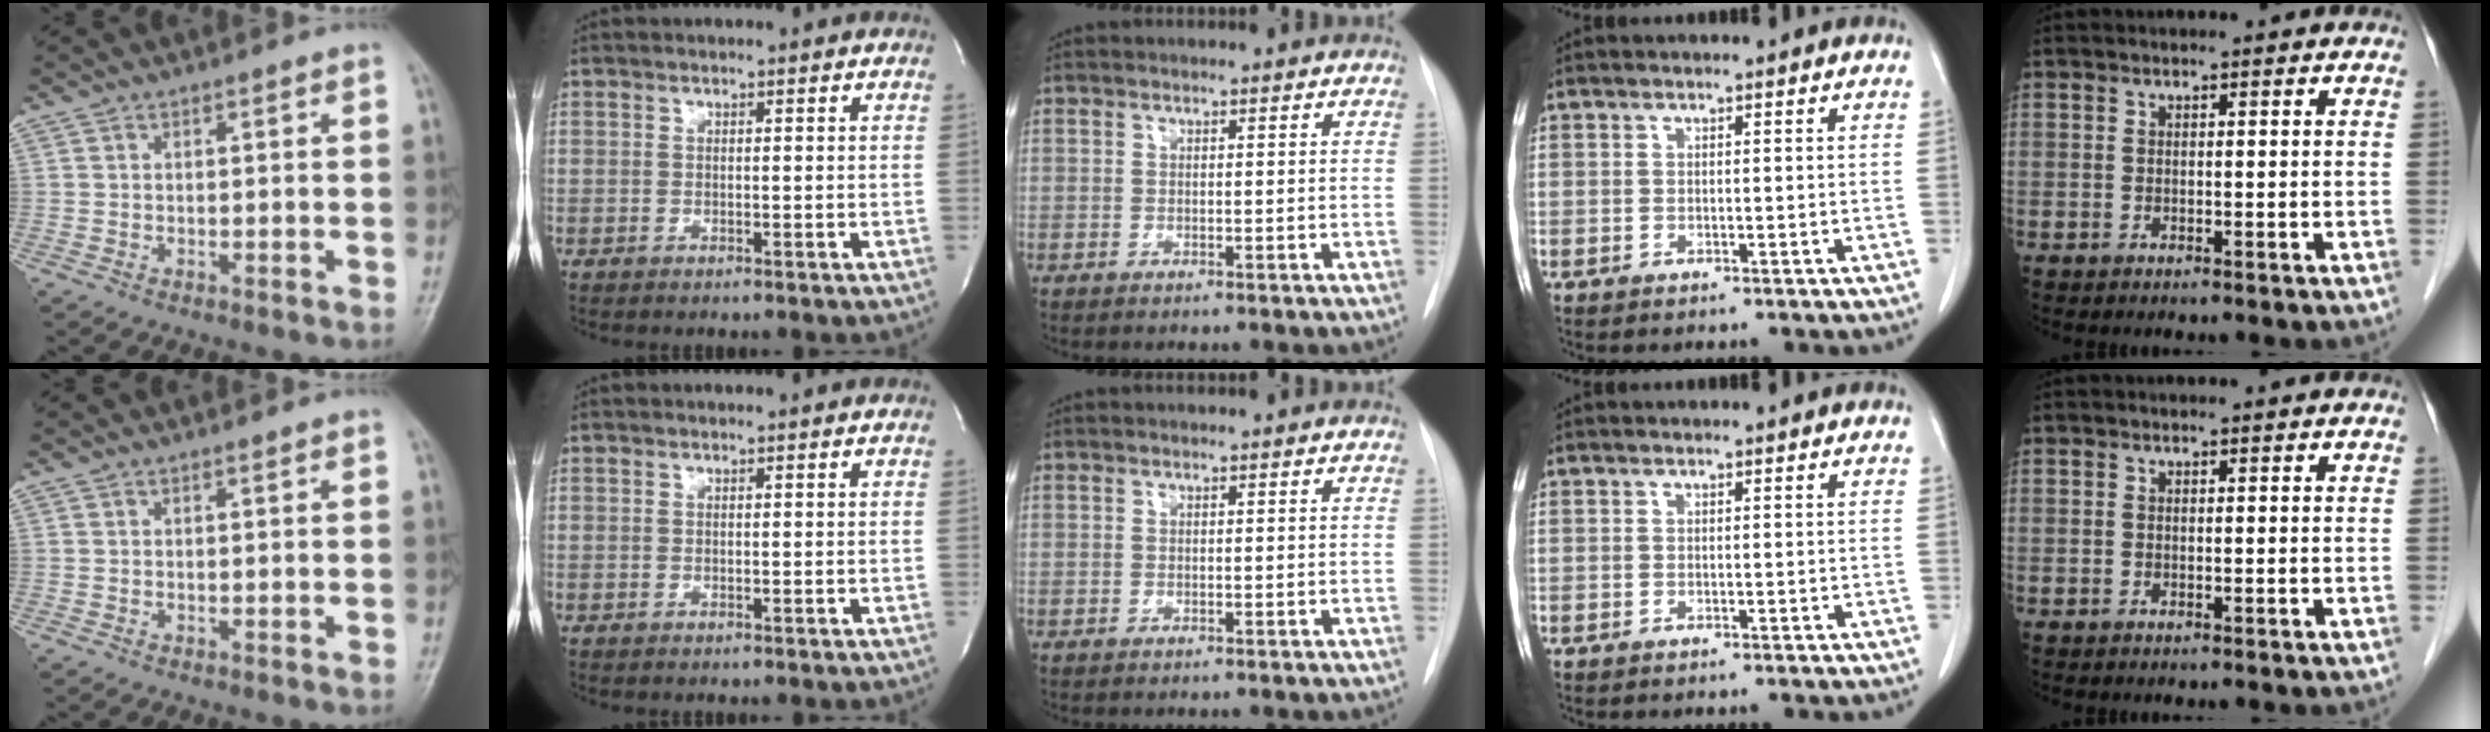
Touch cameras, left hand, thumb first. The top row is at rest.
{}